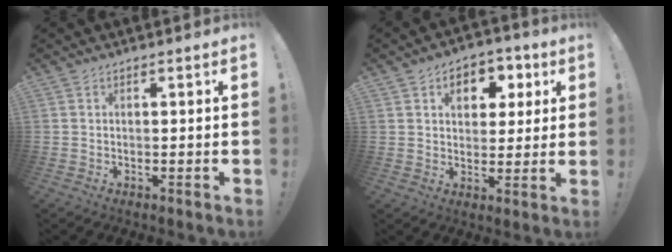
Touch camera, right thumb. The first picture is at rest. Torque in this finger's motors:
{"motor_torque": [0.10, 0.25, 0.57, 0.66, 0.00]}